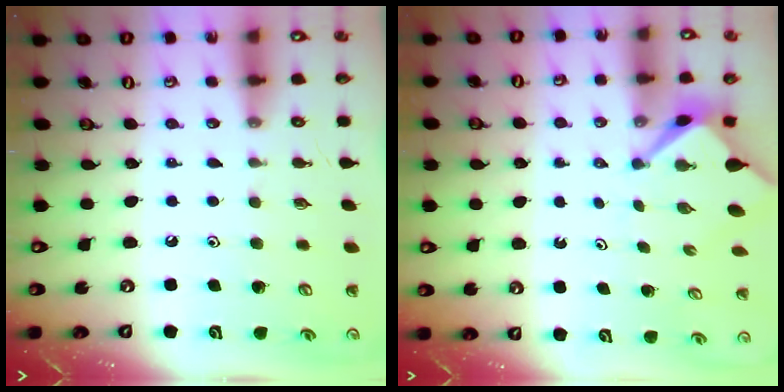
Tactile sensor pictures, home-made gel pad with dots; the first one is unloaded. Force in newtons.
{"total": 2.7, "press": 2.7, "slide": 0.3}